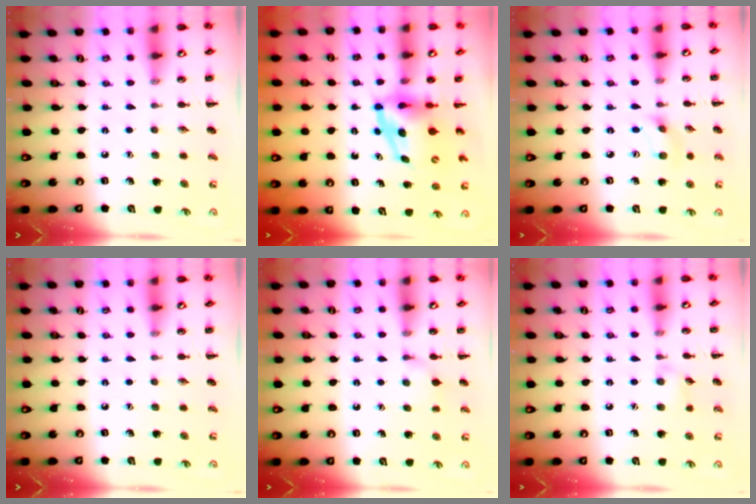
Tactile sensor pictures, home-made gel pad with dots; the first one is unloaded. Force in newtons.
{"total": 5.5, "press": 5.4, "slide": 1.3}
{"total": 2.7, "press": 2.6, "slide": 0.8}
{"total": 0.0}
{"total": 6.3, "press": 5.9, "slide": 2.2}
{"total": 5.8, "press": 5.4, "slide": 2.1}